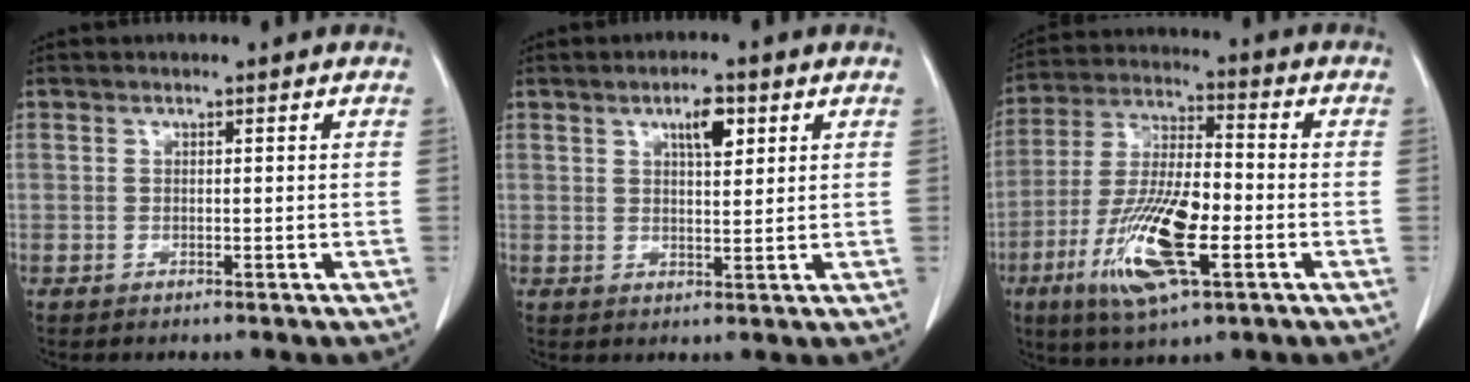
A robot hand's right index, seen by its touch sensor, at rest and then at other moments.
{"total": 4.5, "force": [2.3, 1.4, 3.7], "torque": [-0.059, -0.001, 0.039]}
{"total": 15.2, "force": [-5.3, 3.7, 13.8], "torque": [-0.280, -0.015, -0.094]}